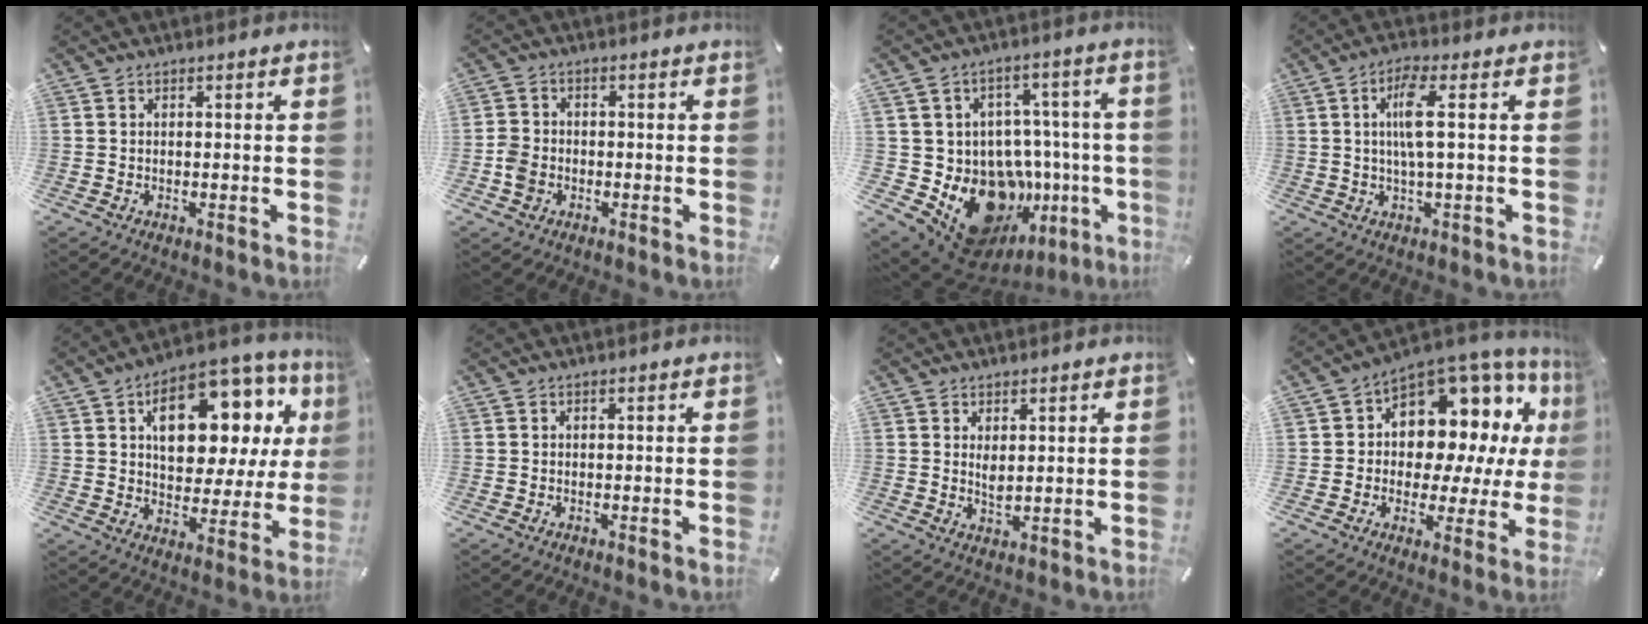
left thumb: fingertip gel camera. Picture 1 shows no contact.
{"total": 4.0, "force": [-1.5, 3.4, 1.3], "torque": [-0.024, 0.006, -0.027]}
{"total": 18.0, "force": [-7.9, 12.8, 9.8], "torque": [-0.154, 0.020, -0.100]}
{"total": 6.9, "force": [1.0, 1.0, 6.8], "torque": [-0.138, 0.000, 0.012]}
{"total": 18.8, "force": [8.0, 11.5, 12.6], "torque": [-0.172, -0.041, 0.134]}
{"total": 0.0}
{"total": 2.6, "force": [1.4, 0.9, 2.1], "torque": [-0.037, -0.005, 0.023]}
{"total": 11.8, "force": [4.8, 8.9, 6.1], "torque": [-0.087, -0.064, 0.090]}